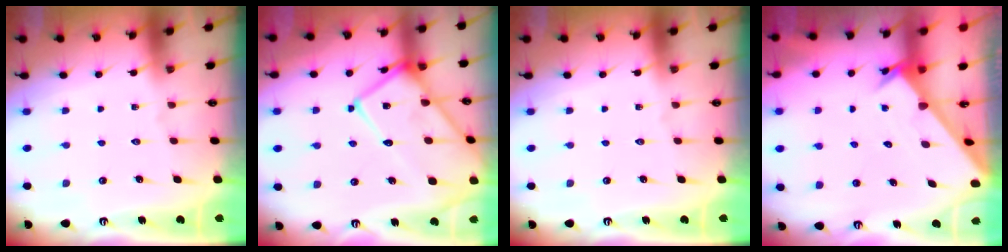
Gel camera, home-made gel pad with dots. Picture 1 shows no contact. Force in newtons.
{"total": 19.0, "press": 18.9, "slide": 1.4}
{"total": 0.0}
{"total": 2.2, "press": 2.2, "slide": 0.1}